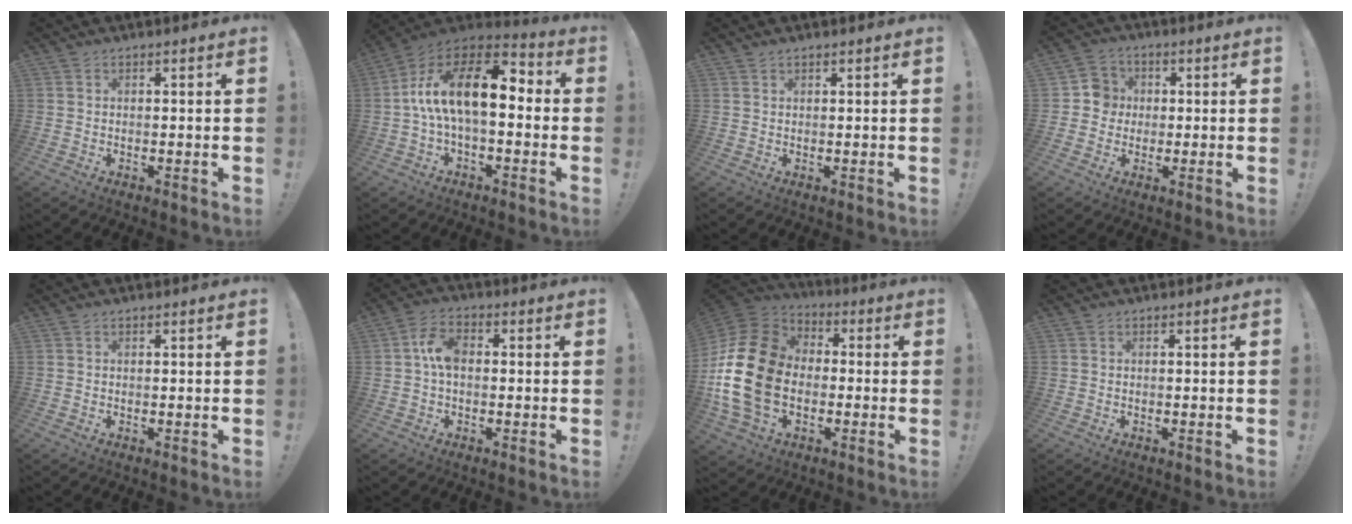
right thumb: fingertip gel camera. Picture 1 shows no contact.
{"total": 18.5, "force": [2.1, 8.4, 16.3], "torque": [-0.302, 0.003, 0.036]}
{"total": 0.5, "force": [0.0, -0.5, 0.0], "torque": [-0.001, 0.003, 0.001]}
{"total": 6.4, "force": [-0.2, 6.2, 1.5], "torque": [-0.017, 0.008, -0.002]}
{"total": 0.0}
{"total": 7.1, "force": [0.3, 4.3, 5.7], "torque": [-0.100, 0.014, 0.008]}
{"total": 22.3, "force": [-2.2, 16.3, 15.1], "torque": [-0.287, 0.027, -0.028]}
{"total": 0.0}